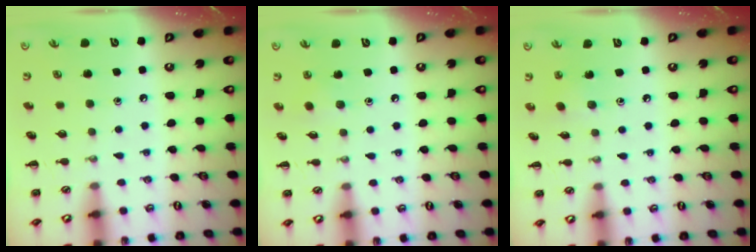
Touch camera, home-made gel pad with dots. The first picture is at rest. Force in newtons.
{"total": 3.0, "press": 2.9, "slide": 0.9}
{"total": 2.4, "press": 2.3, "slide": 0.8}